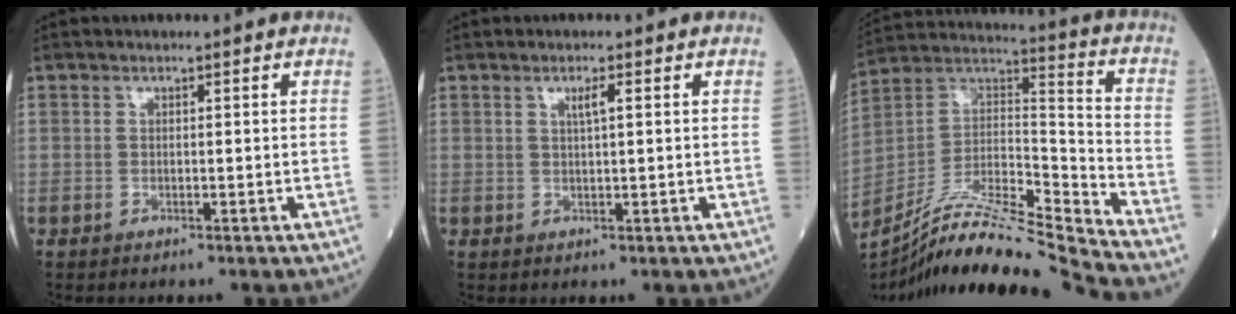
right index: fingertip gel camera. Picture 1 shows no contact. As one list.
[{"total": 1.7, "force": [0.7, 0.0, 1.6], "torque": [-0.030, -0.001, 0.012]}, {"total": 19.4, "force": [-18.0, -1.4, 7.0], "torque": [-0.141, 0.016, -0.317]}]